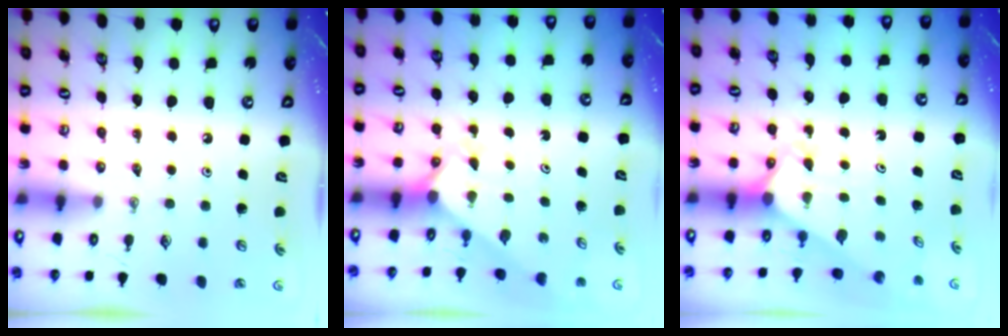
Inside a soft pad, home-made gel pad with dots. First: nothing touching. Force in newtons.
{"total": 1.9, "press": 1.9, "slide": 0.2}
{"total": 2.4, "press": 2.4, "slide": 0.2}